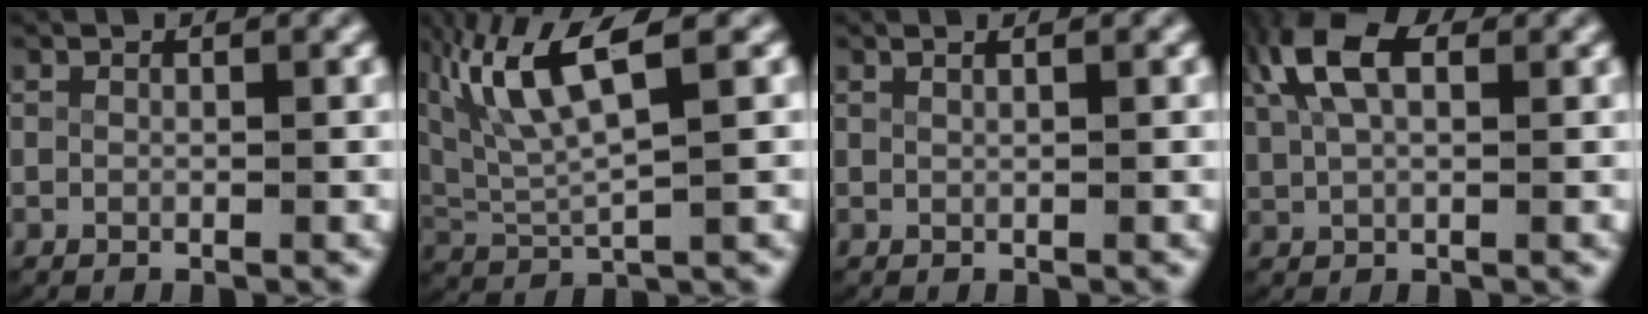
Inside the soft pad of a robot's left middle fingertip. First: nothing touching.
{"total": 6.8, "force": [3.0, 2.9, 5.3], "torque": [-0.130, 0.003, 0.058]}
{"total": 0.7, "force": [0.4, -0.3, 0.4], "torque": [-0.007, -0.002, 0.011]}
{"total": 6.6, "force": [2.8, 3.7, 4.7], "torque": [-0.107, 0.007, 0.046]}